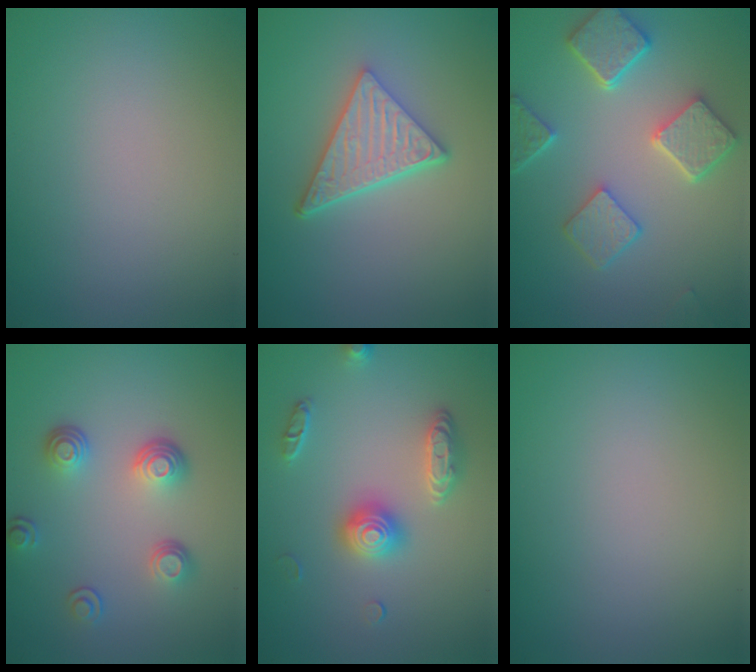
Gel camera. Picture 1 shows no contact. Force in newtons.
{"total": 4.9, "press": 3.7, "slide": 3.2}
{"total": 5.2, "press": 4.7, "slide": 2.3}
{"total": 3.5, "press": 2.7, "slide": 2.3}
{"total": 3.0, "press": 3.0, "slide": 0.4}
{"total": 0.0}